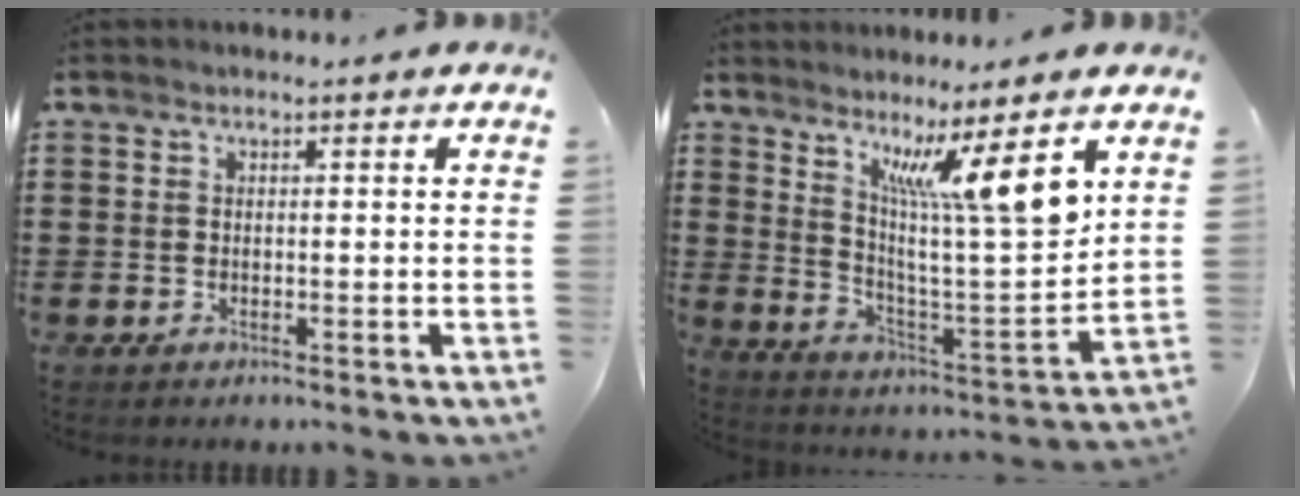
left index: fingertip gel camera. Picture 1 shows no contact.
{"total": 11.8, "force": [7.2, 1.0, 9.3], "torque": [-0.163, -0.041, 0.112]}